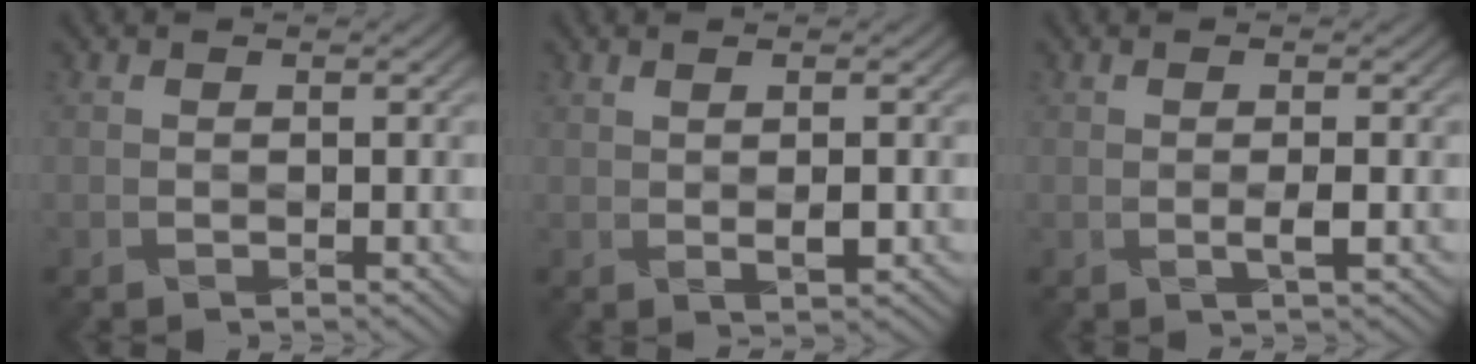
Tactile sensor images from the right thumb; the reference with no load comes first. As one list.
[{"total": 1.9, "force": [0.5, 0.2, 1.8], "torque": [-0.036, 0.003, 0.015]}, {"total": 1.5, "force": [-0.1, 0.1, 1.5], "torque": [-0.029, 0.001, -0.003]}]